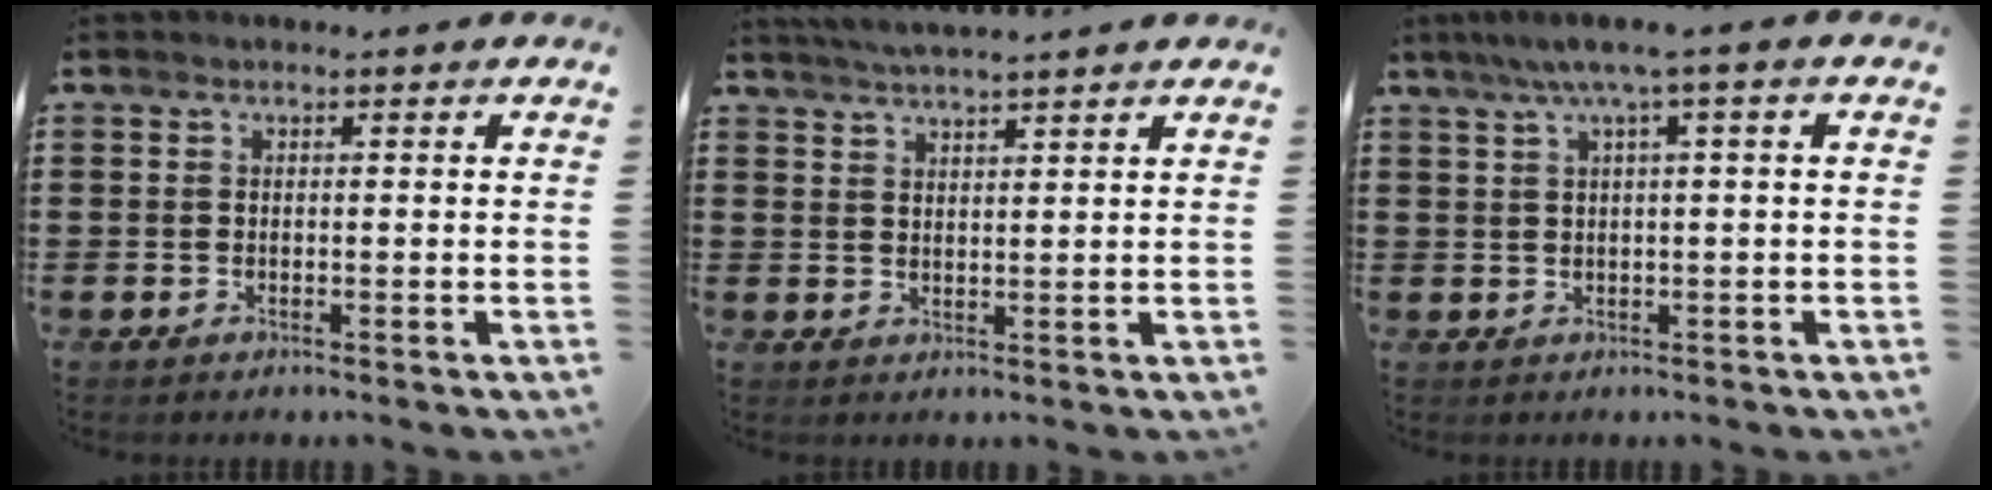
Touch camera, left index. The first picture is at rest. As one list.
[{"total": 3.4, "force": [3.2, -0.6, 0.9], "torque": [-0.026, -0.007, 0.060]}, {"total": 3.6, "force": [1.0, -0.2, 3.4], "torque": [-0.067, -0.001, 0.011]}]